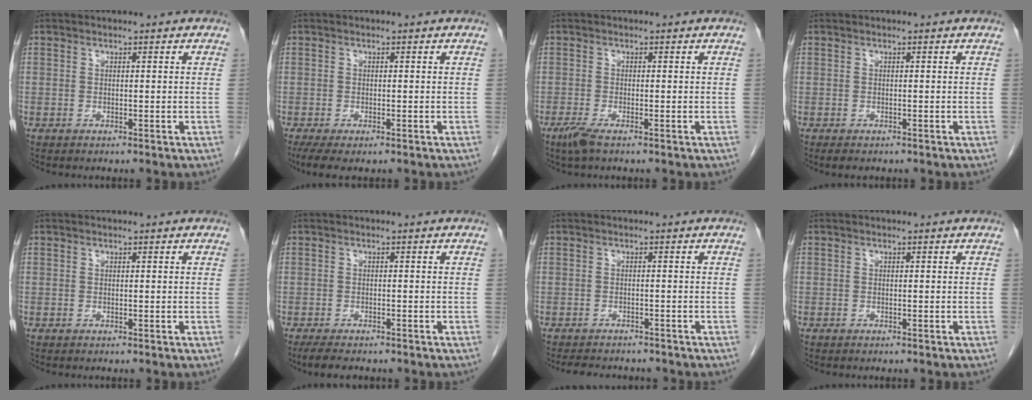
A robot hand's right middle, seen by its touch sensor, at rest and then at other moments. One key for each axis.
{"total": 4.4, "fx": -2.9, "fy": 1.5, "fz": 2.9, "tx": -0.053, "ty": -0.013, "tz": -0.045}
{"total": 2.5, "fx": -1.6, "fy": 0.3, "fz": 1.8, "tx": -0.044, "ty": -0.007, "tz": -0.035}
{"total": 1.7, "fx": -1.2, "fy": 0.8, "fz": 0.8, "tx": -0.015, "ty": -0.002, "tz": -0.013}
{"total": 0.0}
{"total": 4.6, "fx": -3.7, "fy": 1.3, "fz": 2.3, "tx": -0.040, "ty": -0.011, "tz": -0.055}
{"total": 6.7, "fx": -6.1, "fy": 2.1, "fz": 2.1, "tx": -0.029, "ty": -0.002, "tz": -0.080}
{"total": 0.0}